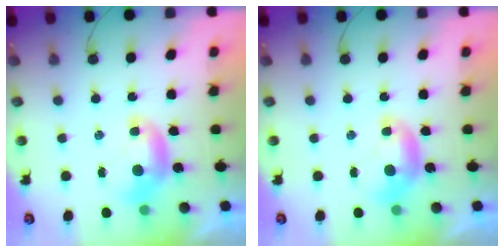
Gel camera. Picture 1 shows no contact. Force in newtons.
{"total": 0.0}